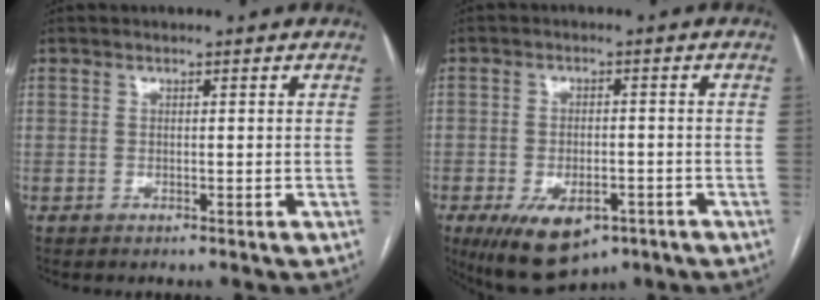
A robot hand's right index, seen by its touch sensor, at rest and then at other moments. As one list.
[{"total": 10.6, "force": [-6.0, 5.3, 7.0], "torque": [-0.122, -0.009, -0.083]}]